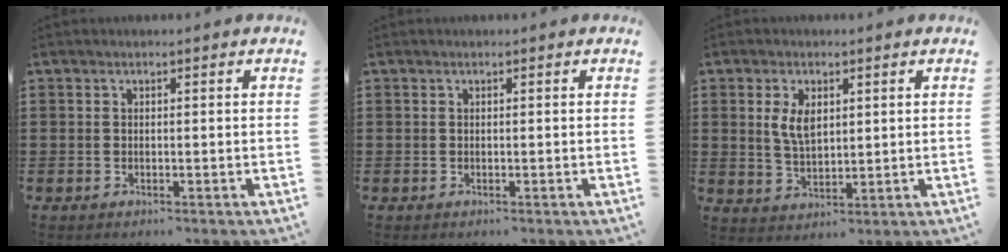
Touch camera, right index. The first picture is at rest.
{"total": 0.0}
{"total": 4.7, "force": [1.3, 2.4, 3.8], "torque": [-0.080, 0.007, 0.023]}